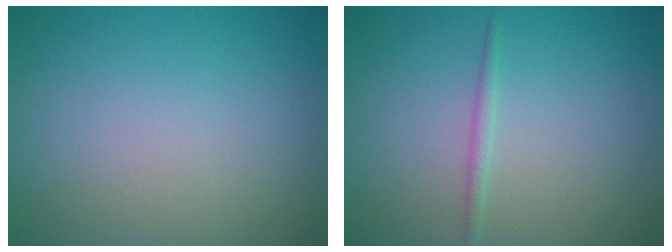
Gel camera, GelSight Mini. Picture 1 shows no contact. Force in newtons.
{"total": 0.9, "press": 0.9, "slide": 0.0}